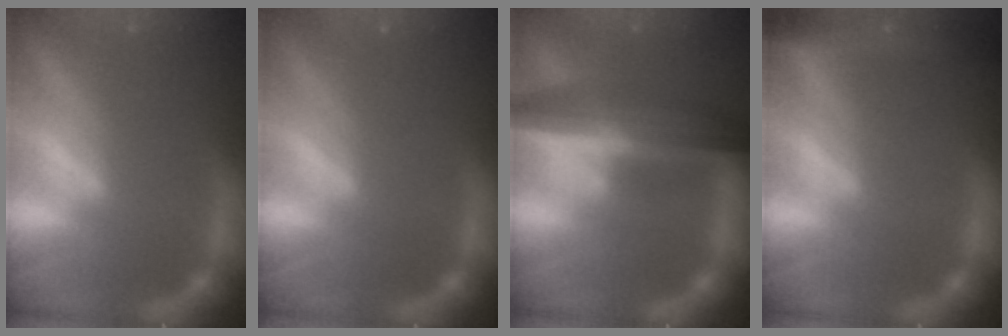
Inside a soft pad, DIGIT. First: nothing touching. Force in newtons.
{"total": 0.0}
{"total": 9.0}
{"total": 6.9}